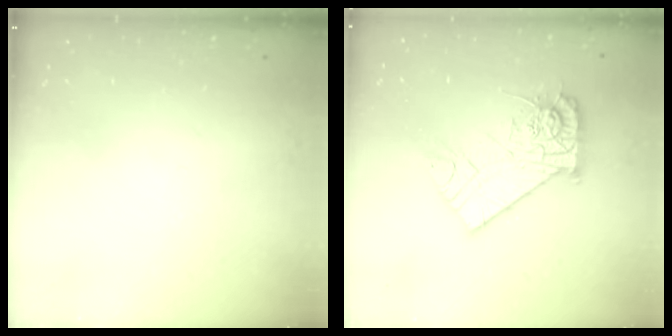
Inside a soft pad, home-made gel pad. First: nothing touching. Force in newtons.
{"total": 14.4, "press": 14.4, "slide": 1.4}